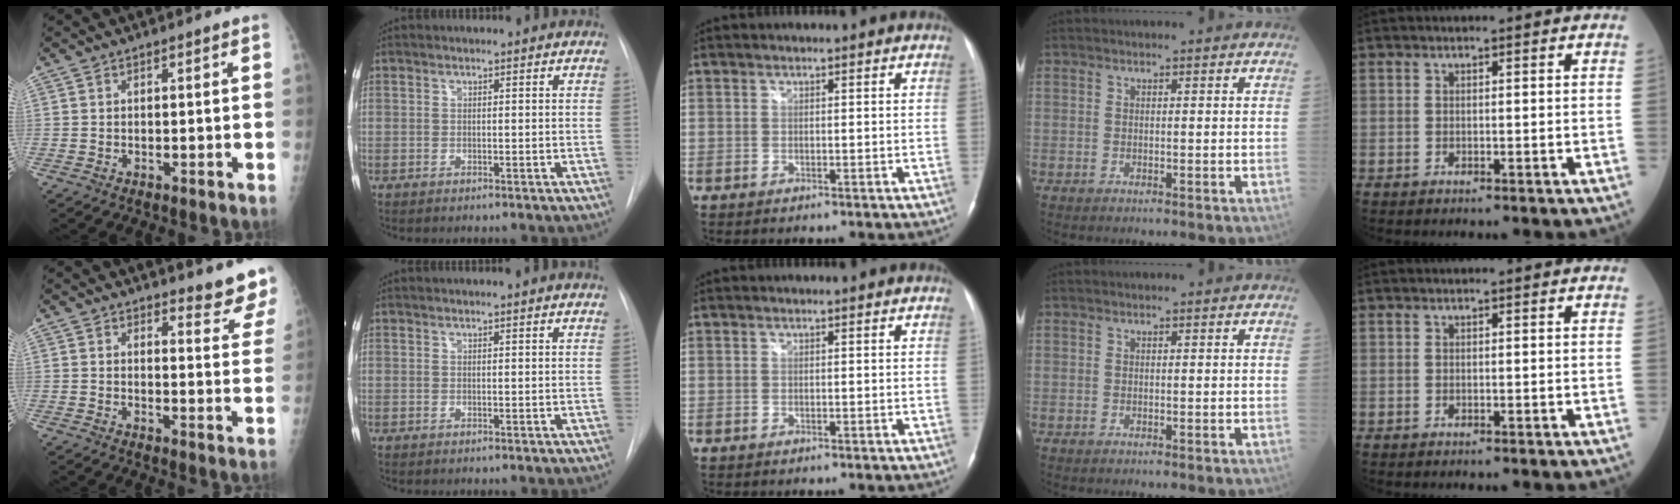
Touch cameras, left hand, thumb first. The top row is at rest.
{"thumb": {"total": 7.3, "force": [7.0, 1.5, 1.4], "torque": [0.015, -0.056, 0.064]}, "index": {"total": 1.7, "force": [1.5, -0.5, 0.6], "torque": [-0.016, 0.008, 0.027]}}